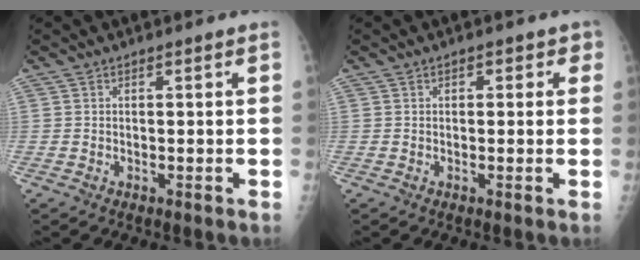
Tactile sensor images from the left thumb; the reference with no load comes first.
{"total": 2.1, "force": [0.7, 1.5, 1.2], "torque": [0.011, 0.003, 0.002]}